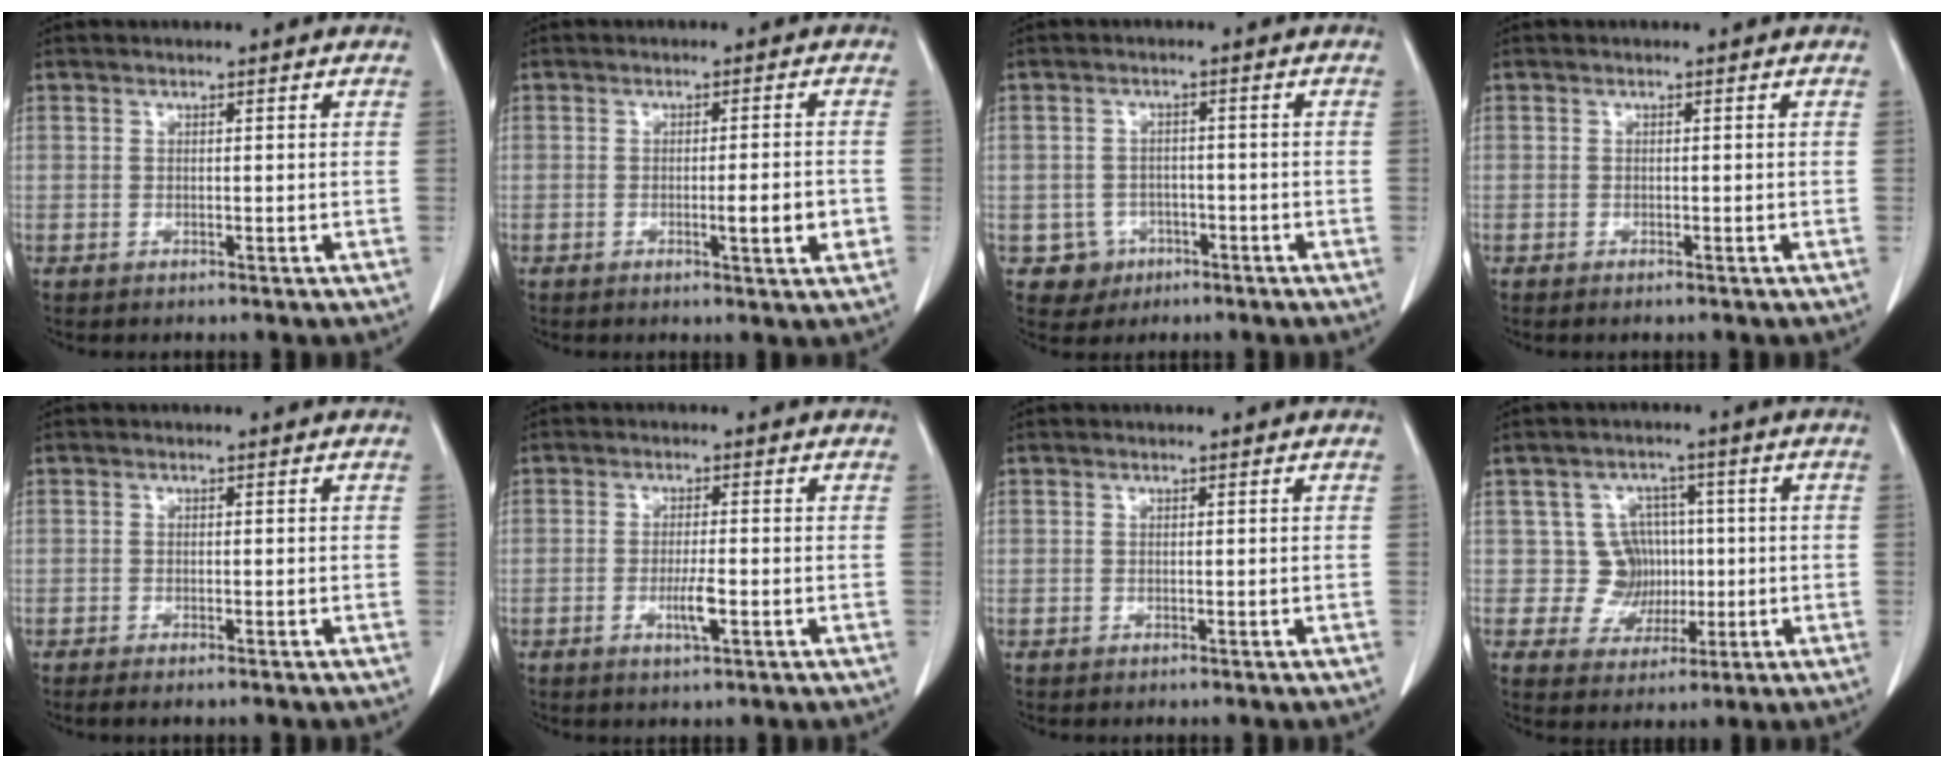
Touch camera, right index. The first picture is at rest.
{"total": 4.5, "force": [-1.2, 0.4, 4.3], "torque": [-0.060, -0.004, -0.015]}
{"total": 4.1, "force": [-1.7, 3.7, 0.0], "torque": [0.008, 0.015, -0.022]}
{"total": 0.7, "force": [-0.5, 0.1, 0.4], "torque": [-0.011, -0.002, -0.007]}
{"total": 1.6, "force": [-1.3, 0.2, 1.0], "torque": [-0.013, -0.003, -0.017]}
{"total": 3.4, "force": [-1.1, 0.3, 3.2], "torque": [-0.060, -0.004, -0.019]}
{"total": 0.0}
{"total": 5.9, "force": [0.2, 5.9, 0.8], "torque": [0.001, 0.020, 0.009]}